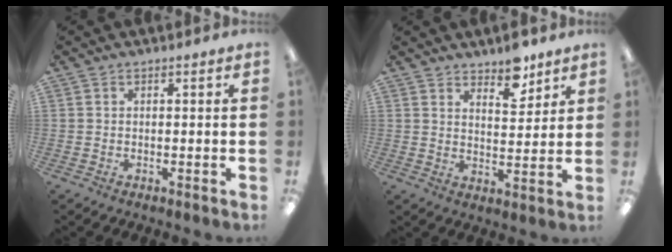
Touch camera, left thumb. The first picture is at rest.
{"total": 7.0, "force": [5.8, 2.8, 2.6], "torque": [-0.019, -0.039, 0.099]}